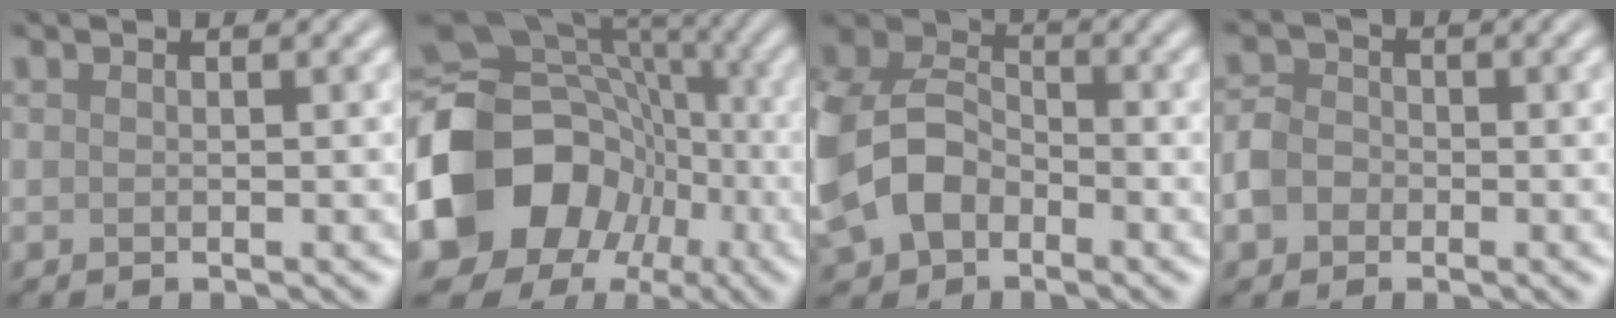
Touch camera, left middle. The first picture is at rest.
{"total": 14.2, "force": [-4.1, 11.7, 7.0], "torque": [-0.146, -0.005, -0.083]}
{"total": 10.7, "force": [-2.6, 8.1, 6.6], "torque": [-0.159, -0.008, -0.055]}
{"total": 2.7, "force": [-0.9, 2.3, 1.1], "torque": [-0.015, 0.001, -0.022]}